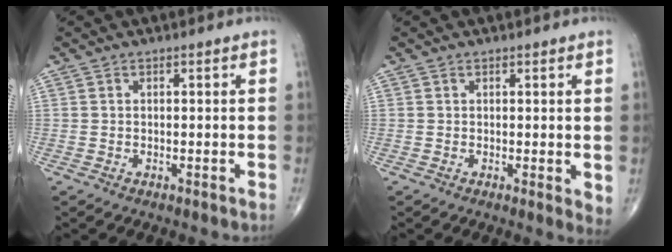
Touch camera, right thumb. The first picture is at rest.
{"total": 2.6, "force": [0.5, 1.0, 2.4], "torque": [-0.034, -0.010, 0.007]}